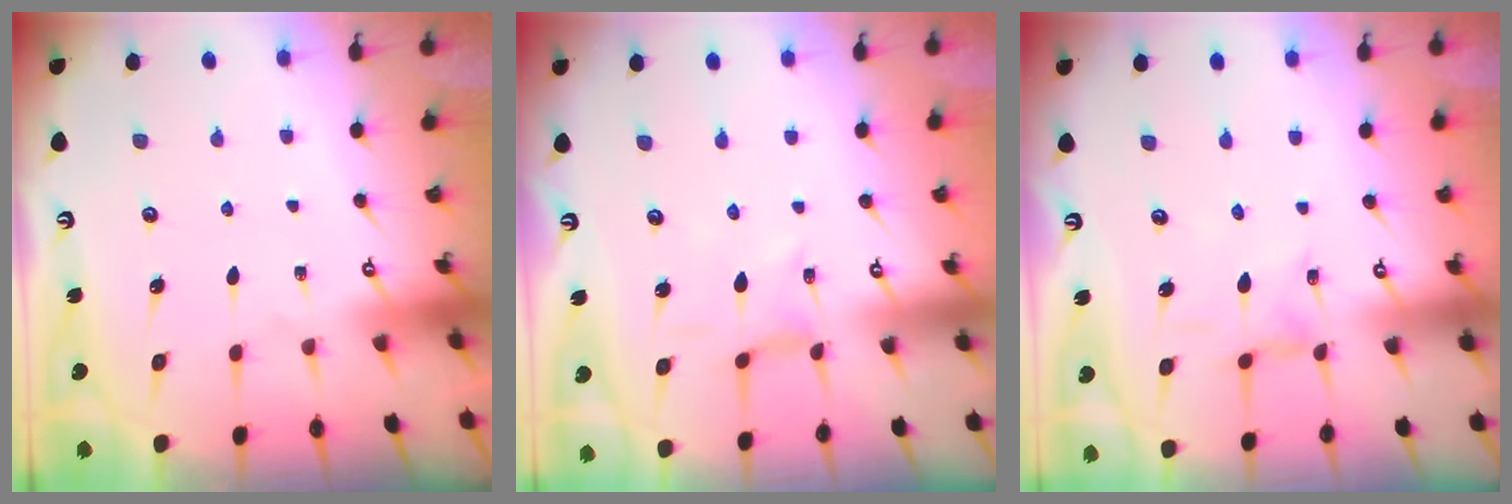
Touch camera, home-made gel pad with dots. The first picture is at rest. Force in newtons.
{"total": 0.9, "press": 0.9, "slide": 0.3}
{"total": 1.9, "press": 1.9, "slide": 0.1}